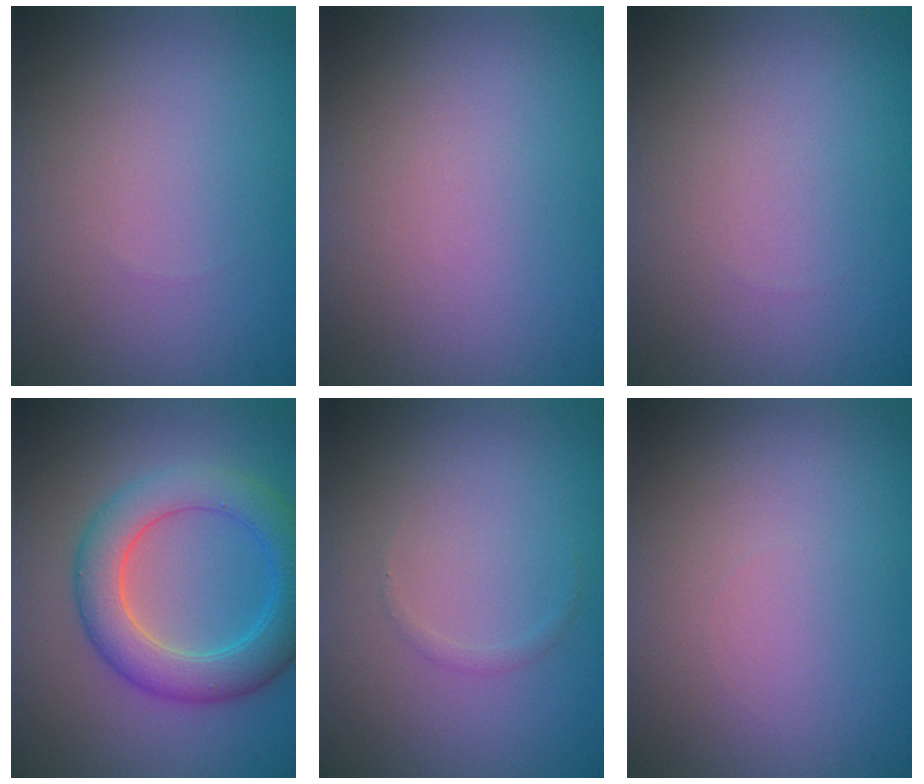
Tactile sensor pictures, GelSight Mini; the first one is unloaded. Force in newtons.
{"total": 0.0}
{"total": 0.0}
{"total": 6.0, "press": 6.0, "slide": 0.1}
{"total": 0.5, "press": 0.5, "slide": 0.0}
{"total": 0.0}